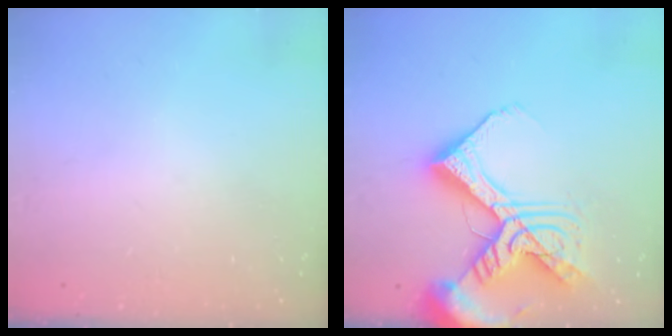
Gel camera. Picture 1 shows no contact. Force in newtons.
{"total": 20.7, "press": 20.5, "slide": 2.6}